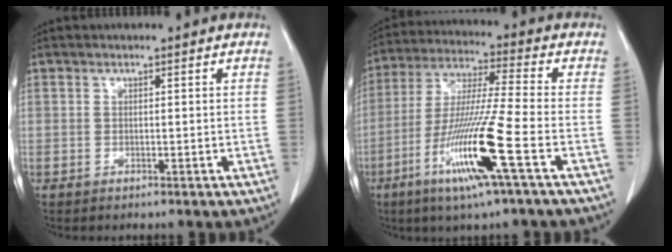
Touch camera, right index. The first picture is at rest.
{"total": 14.6, "force": [-6.0, -1.1, 13.2], "torque": [-0.271, -0.023, -0.118]}